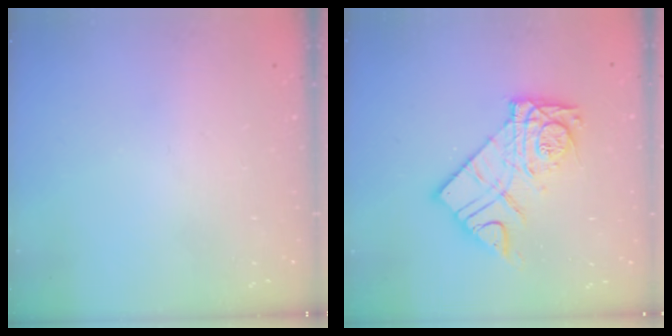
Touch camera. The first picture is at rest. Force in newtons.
{"total": 14.8, "press": 14.7, "slide": 1.6}